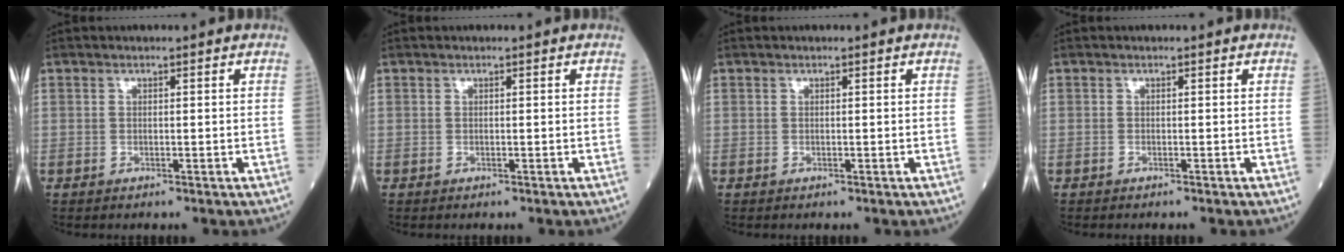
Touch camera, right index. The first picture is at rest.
{"total": 0.0}
{"total": 0.0}
{"total": 0.5, "force": [-0.5, 0.0, 0.2], "torque": [0.003, 0.000, -0.009]}